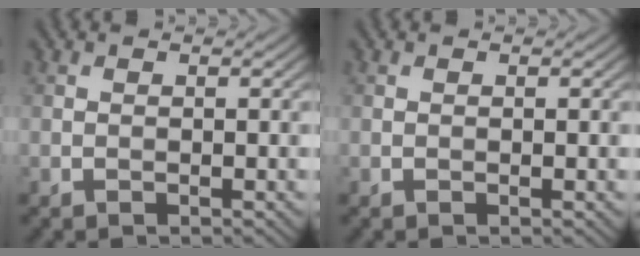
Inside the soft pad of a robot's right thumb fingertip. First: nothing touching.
{"total": 0.0}